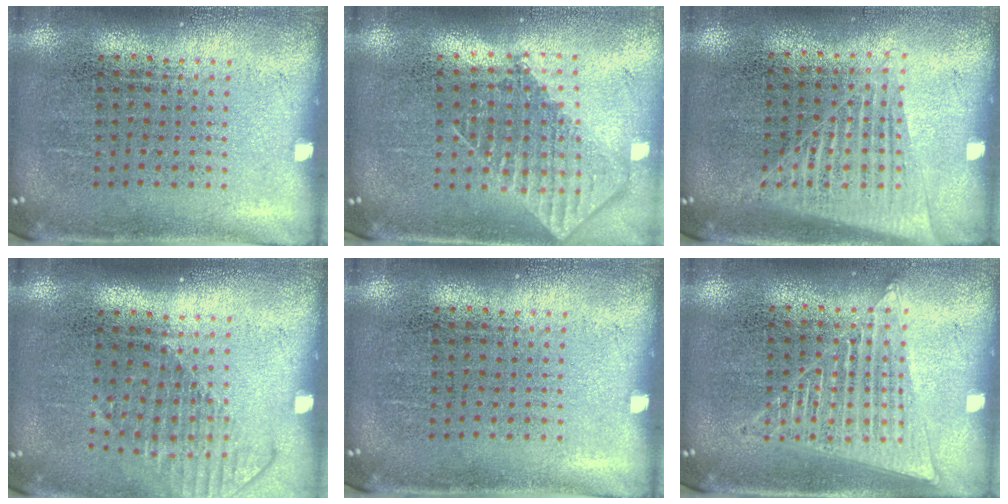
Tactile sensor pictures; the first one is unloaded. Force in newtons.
{"total": 1.9, "press": 1.5, "slide": 1.1}
{"total": 1.4, "press": 1.3, "slide": 0.7}
{"total": 1.6, "press": 1.2, "slide": 1.0}
{"total": 0.0}
{"total": 1.3, "press": 1.3, "slide": 0.1}